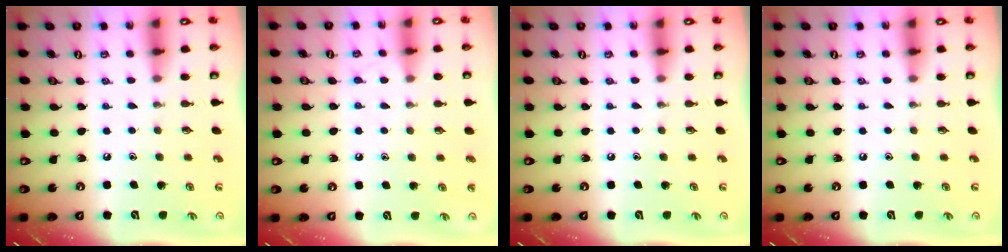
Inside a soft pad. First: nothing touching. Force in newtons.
{"total": 6.3, "press": 6.2, "slide": 0.6}
{"total": 0.0}
{"total": 0.0}